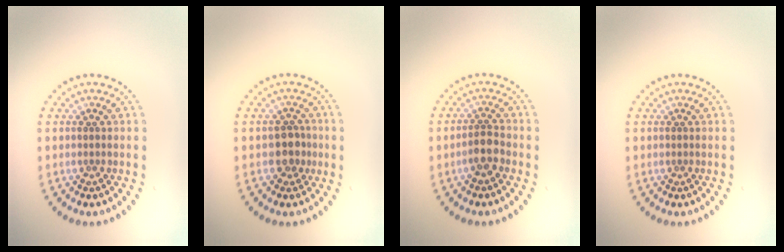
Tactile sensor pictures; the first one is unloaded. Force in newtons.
{"total": 2.2, "press": 2.0, "slide": 0.9}
{"total": 2.1, "press": 1.8, "slide": 1.0}
{"total": 0.0}